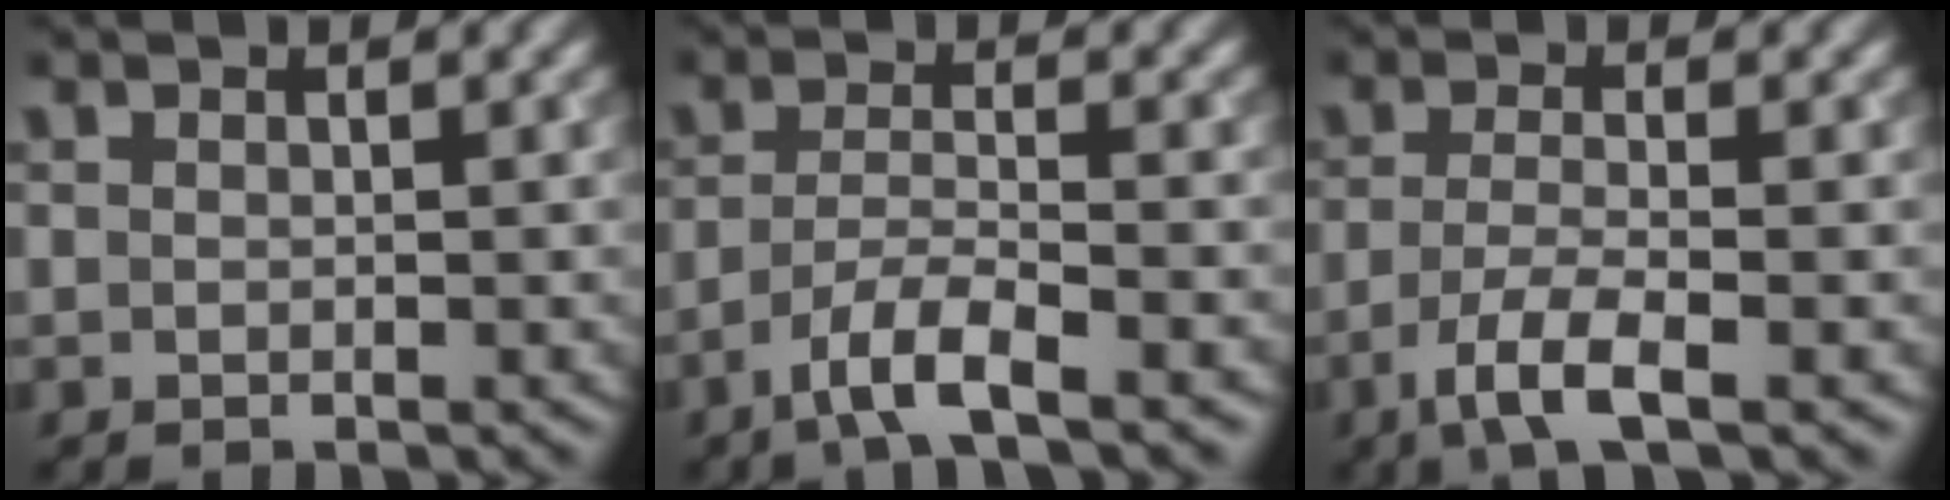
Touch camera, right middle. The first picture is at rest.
{"total": 4.5, "force": [-3.0, 0.8, 3.3], "torque": [-0.059, -0.001, -0.061]}
{"total": 4.0, "force": [-2.0, 0.9, 3.4], "torque": [-0.067, -0.008, -0.042]}